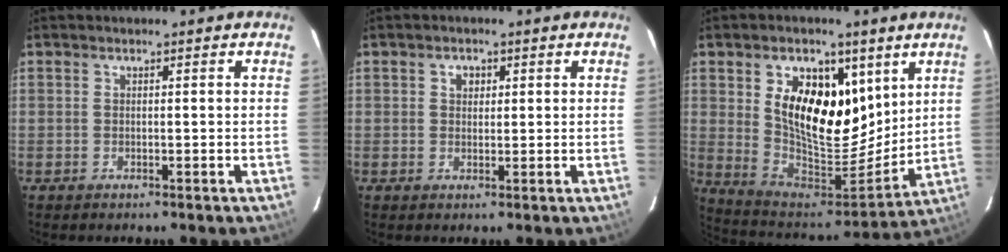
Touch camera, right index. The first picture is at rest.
{"total": 2.2, "force": [0.8, 1.8, 1.0], "torque": [-0.012, 0.008, 0.013]}
{"total": 17.8, "force": [6.9, 10.3, 12.8], "torque": [-0.232, -0.006, 0.132]}